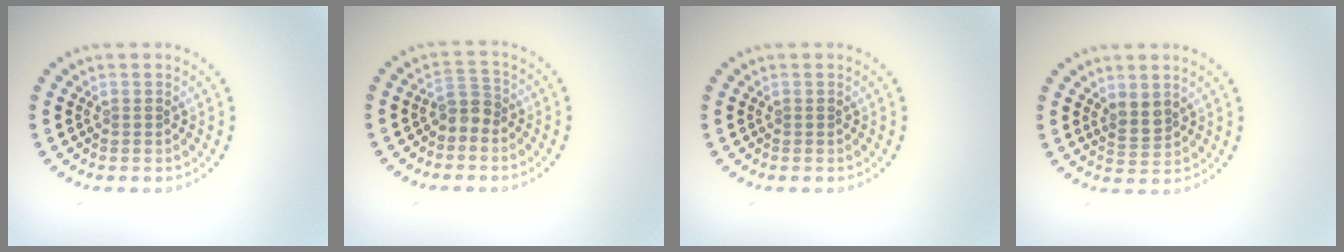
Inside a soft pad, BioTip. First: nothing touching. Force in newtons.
{"total": 1.9, "press": 1.6, "slide": 1.1}
{"total": 0.0}
{"total": 1.8, "press": 1.5, "slide": 0.9}